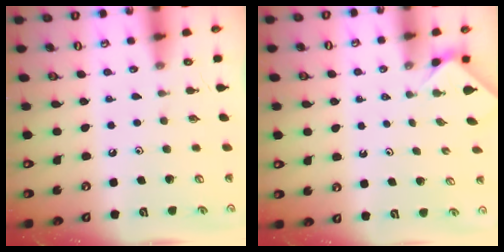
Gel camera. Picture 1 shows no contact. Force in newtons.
{"total": 1.3, "press": 1.3, "slide": 0.4}